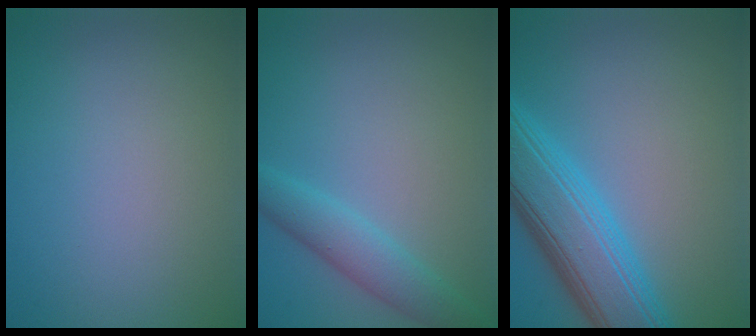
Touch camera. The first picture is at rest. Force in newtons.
{"total": 3.1, "press": 3.1, "slide": 0.1}
{"total": 8.3, "press": 8.3, "slide": 0.2}